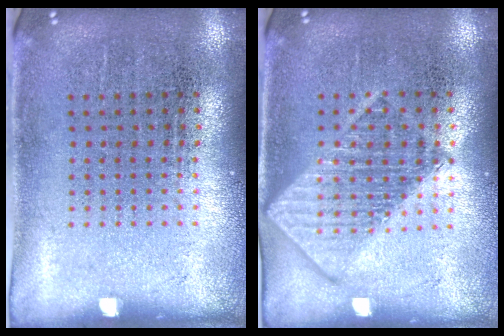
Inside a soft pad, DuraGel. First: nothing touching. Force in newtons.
{"total": 1.7, "press": 1.7, "slide": 0.3}